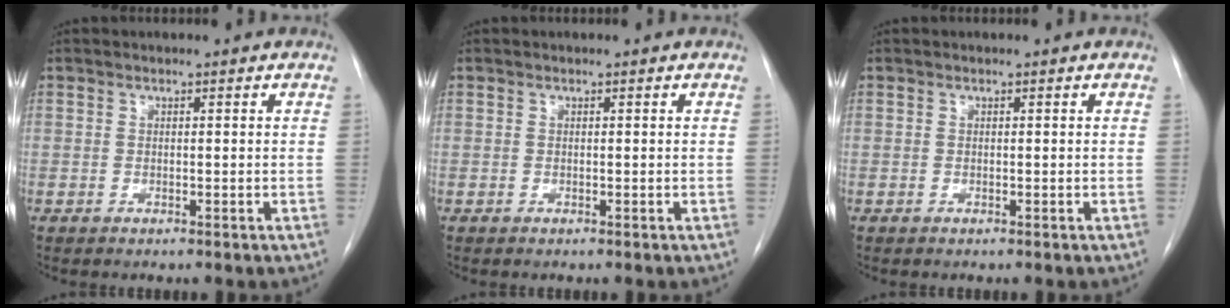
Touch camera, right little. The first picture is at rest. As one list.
[{"total": 0.0}, {"total": 0.0}]